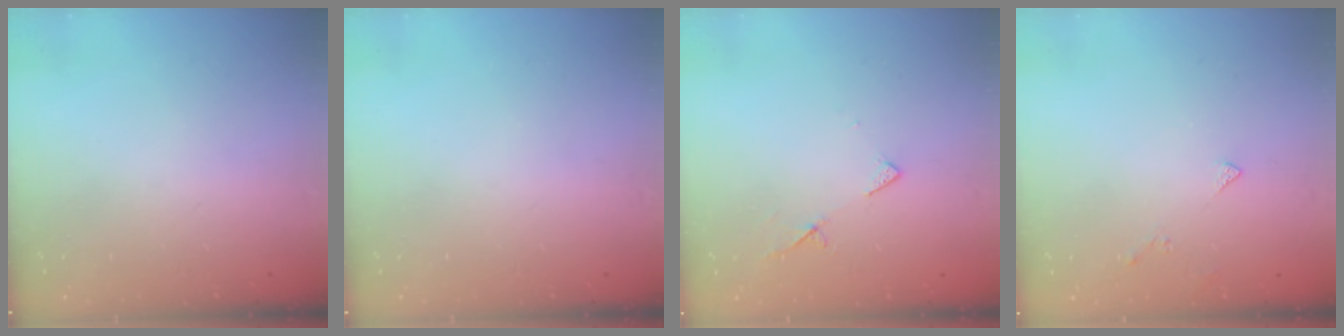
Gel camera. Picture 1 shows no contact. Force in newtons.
{"total": 0.0}
{"total": 6.2, "press": 6.2, "slide": 0.7}
{"total": 2.8, "press": 2.8, "slide": 0.5}